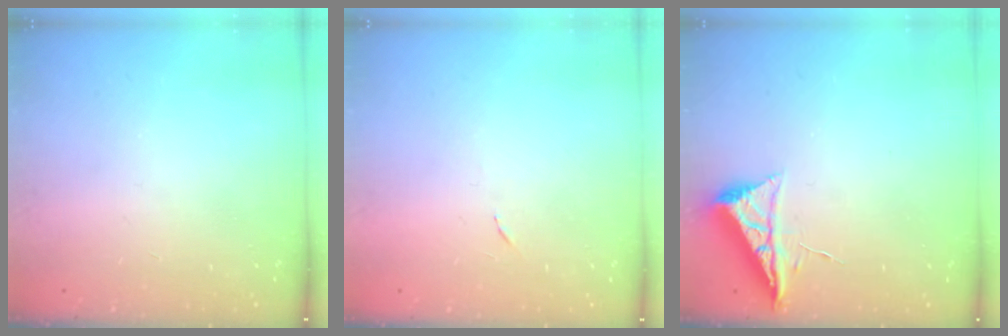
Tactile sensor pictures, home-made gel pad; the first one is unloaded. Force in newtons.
{"total": 3.5, "press": 3.3, "slide": 1.2}
{"total": 6.5, "press": 6.5, "slide": 0.8}